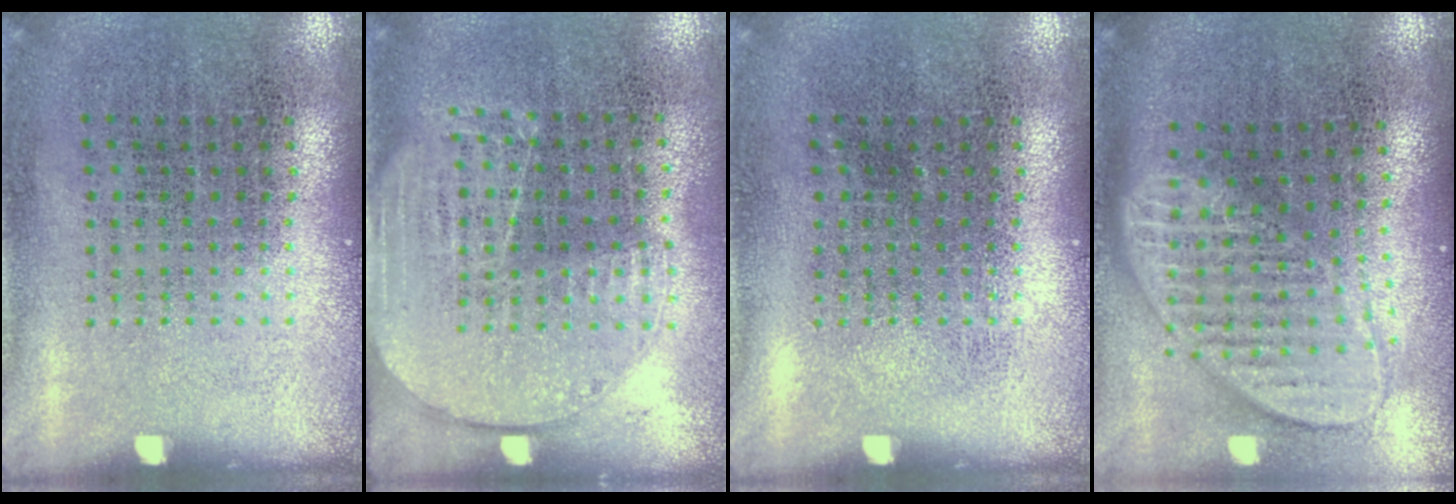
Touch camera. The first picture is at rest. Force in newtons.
{"total": 1.7, "press": 1.4, "slide": 0.8}
{"total": 0.0}
{"total": 2.1, "press": 1.6, "slide": 1.4}